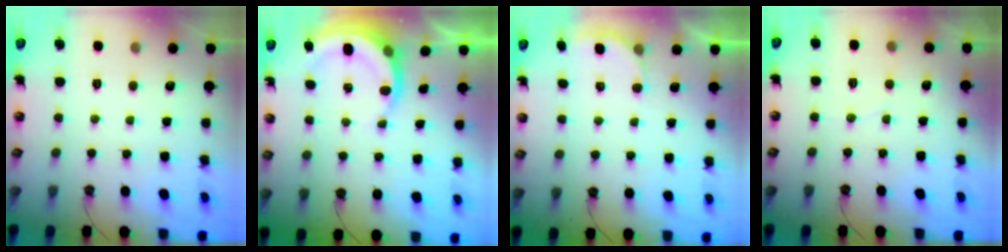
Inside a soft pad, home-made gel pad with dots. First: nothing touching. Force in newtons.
{"total": 4.6, "press": 4.6, "slide": 0.3}
{"total": 2.1, "press": 2.0, "slide": 0.6}
{"total": 2.0, "press": 1.8, "slide": 0.9}